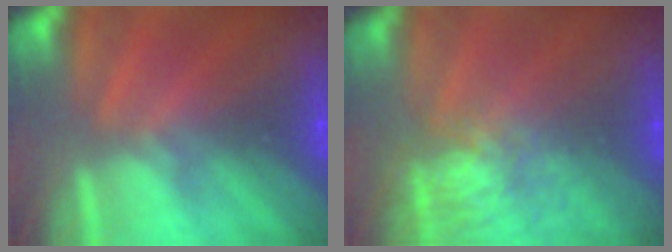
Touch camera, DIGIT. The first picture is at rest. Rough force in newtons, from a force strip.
{"total": 9.0}